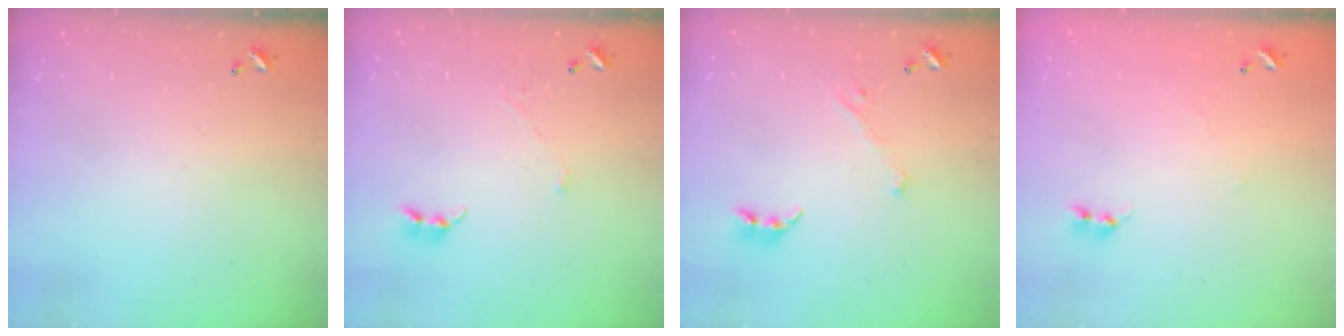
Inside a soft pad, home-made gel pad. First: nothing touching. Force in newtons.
{"total": 2.3, "press": 2.2, "slide": 0.3}
{"total": 2.3, "press": 2.2, "slide": 0.6}
{"total": 6.5, "press": 6.5, "slide": 0.3}